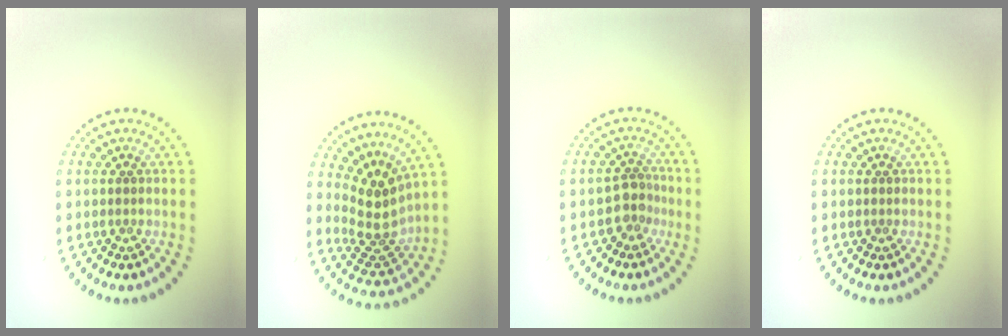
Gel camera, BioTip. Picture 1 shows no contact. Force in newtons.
{"total": 4.1, "press": 3.1, "slide": 2.6}
{"total": 2.2, "press": 1.7, "slide": 1.5}
{"total": 0.0}